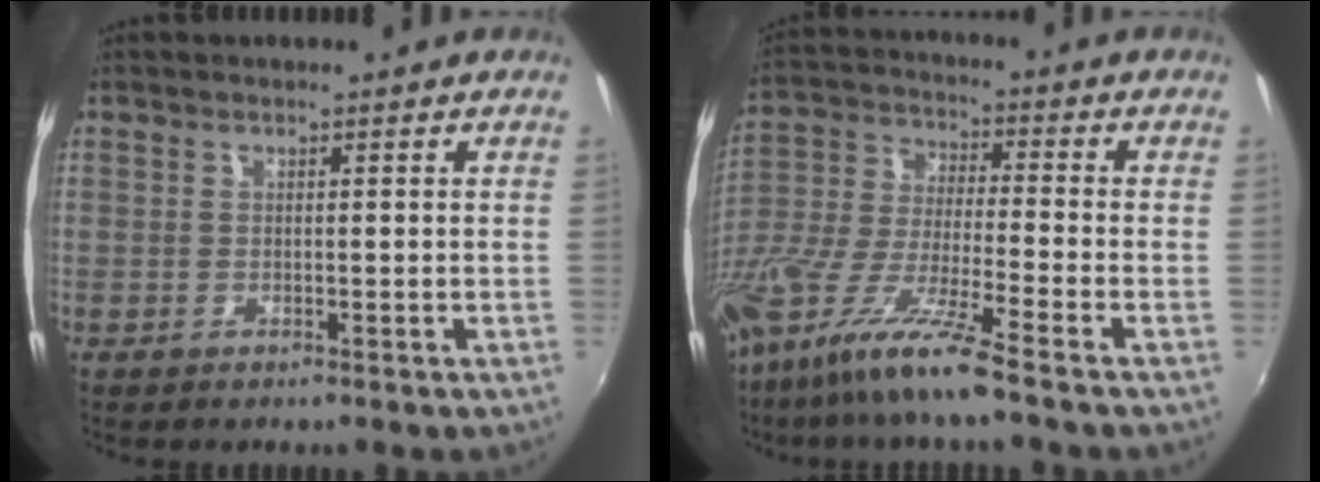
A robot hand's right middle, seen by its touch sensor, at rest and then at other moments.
{"total": 15.2, "force": [-10.8, 0.4, 10.8], "torque": [-0.220, -0.034, -0.210]}